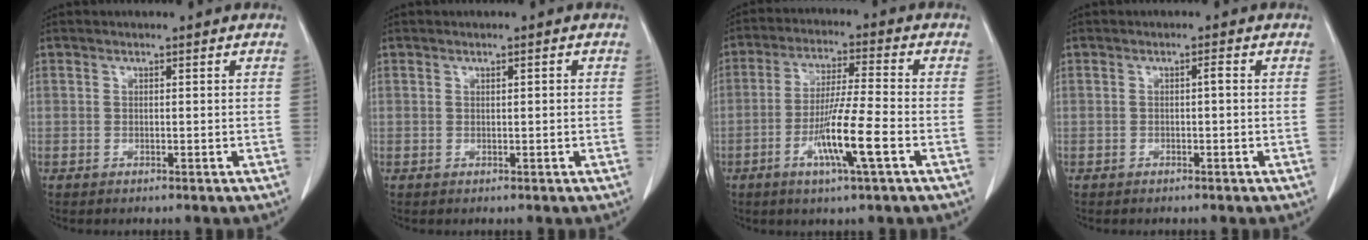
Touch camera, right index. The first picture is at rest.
{"total": 0.6, "force": [0.1, 0.1, 0.6], "torque": [-0.012, 0.001, 0.002]}
{"total": 9.8, "force": [-3.6, -0.2, 9.1], "torque": [-0.169, -0.011, -0.067]}
{"total": 0.8, "force": [-0.1, 0.1, 0.8], "torque": [-0.012, 0.002, -0.001]}